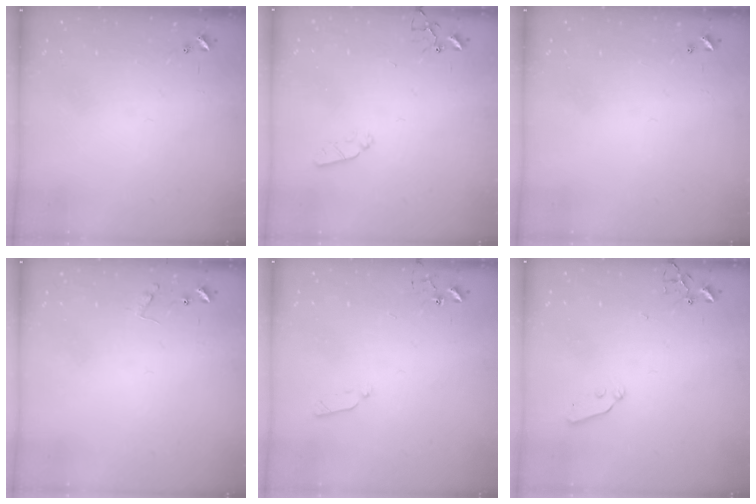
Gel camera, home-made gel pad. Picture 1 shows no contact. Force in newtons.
{"total": 4.2, "press": 4.1, "slide": 1.0}
{"total": 0.0}
{"total": 7.7, "press": 7.7, "slide": 0.3}
{"total": 5.6, "press": 5.6, "slide": 0.8}
{"total": 4.3, "press": 4.3, "slide": 0.7}